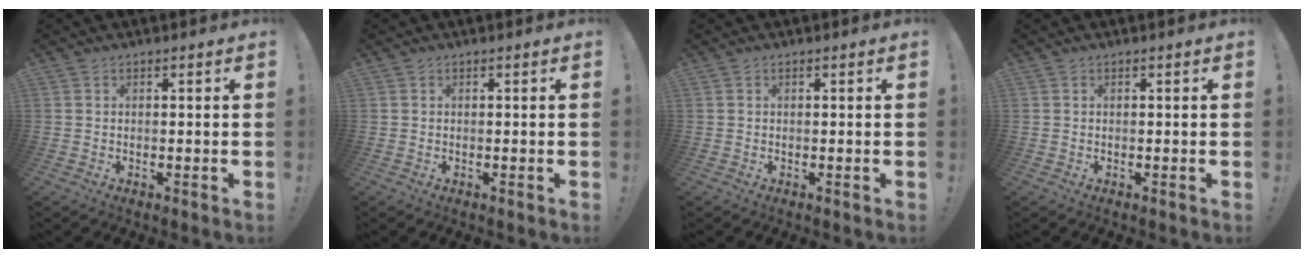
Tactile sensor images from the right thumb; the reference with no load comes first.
{"total": 0.0}
{"total": 0.0}
{"total": 0.0}